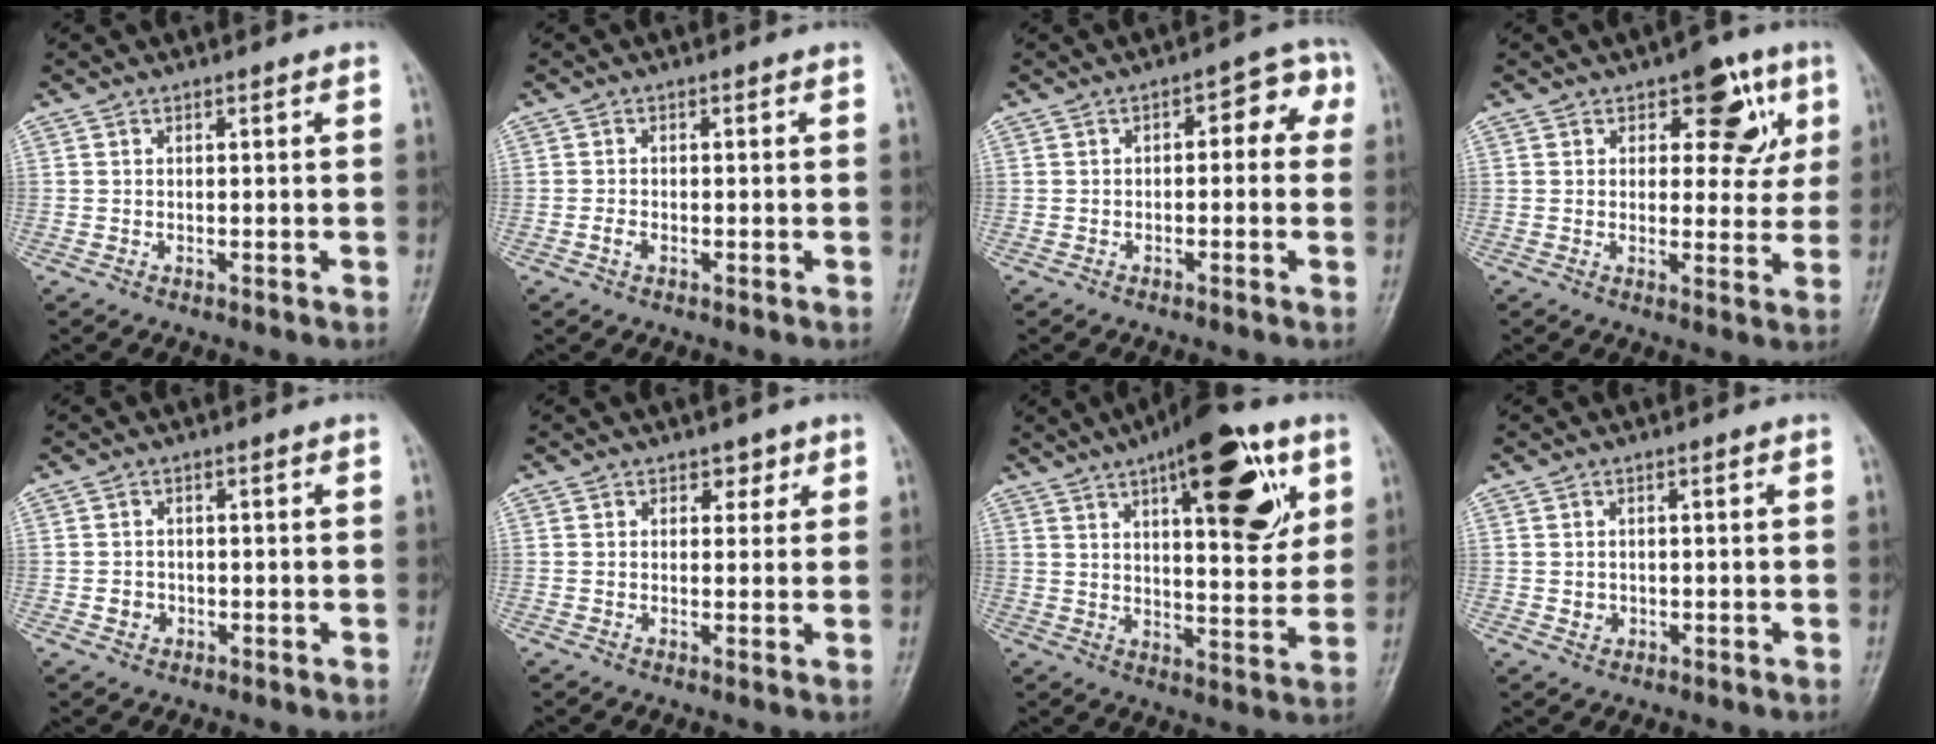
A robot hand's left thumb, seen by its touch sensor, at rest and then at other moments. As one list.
[{"total": 1.5, "force": [-0.7, 0.9, 0.9], "torque": [-0.017, 0.004, -0.015]}, {"total": 5.9, "force": [0.5, 3.4, 4.8], "torque": [-0.031, 0.030, -0.002]}, {"total": 9.4, "force": [3.9, 5.5, 6.6], "torque": [-0.032, -0.009, 0.044]}, {"total": 2.3, "force": [-0.7, 2.1, 0.7], "torque": [-0.002, 0.007, -0.011]}, {"total": 2.7, "force": [1.4, 2.0, 1.0], "torque": [0.014, -0.005, 0.015]}, {"total": 20.0, "force": [8.9, 7.5, 16.2], "torque": [-0.192, -0.027, 0.127]}, {"total": 1.8, "force": [-0.2, 1.6, 0.7], "torque": [-0.003, 0.003, 0.001]}]